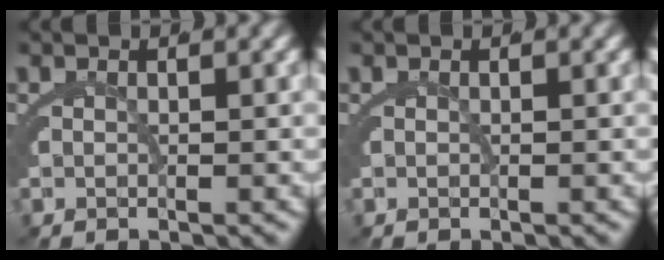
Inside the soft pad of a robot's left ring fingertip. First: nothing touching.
{"total": 0.0}